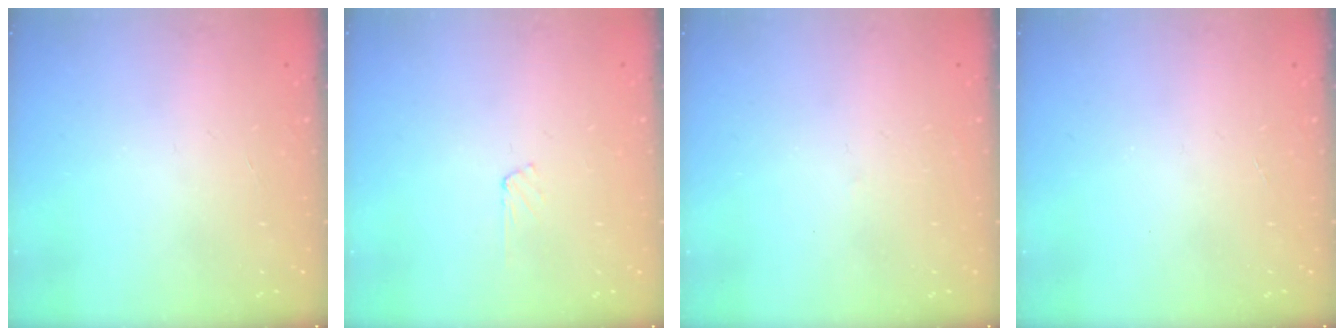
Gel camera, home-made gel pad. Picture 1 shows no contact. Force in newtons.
{"total": 3.1, "press": 3.1, "slide": 0.4}
{"total": 3.2, "press": 3.2, "slide": 0.3}
{"total": 0.0}